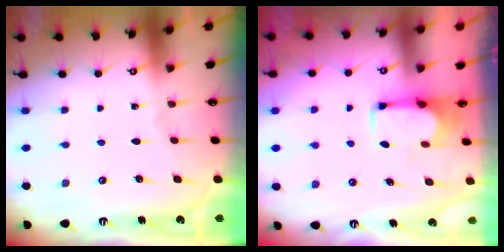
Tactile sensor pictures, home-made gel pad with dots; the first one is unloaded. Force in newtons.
{"total": 1.7, "press": 1.5, "slide": 0.7}